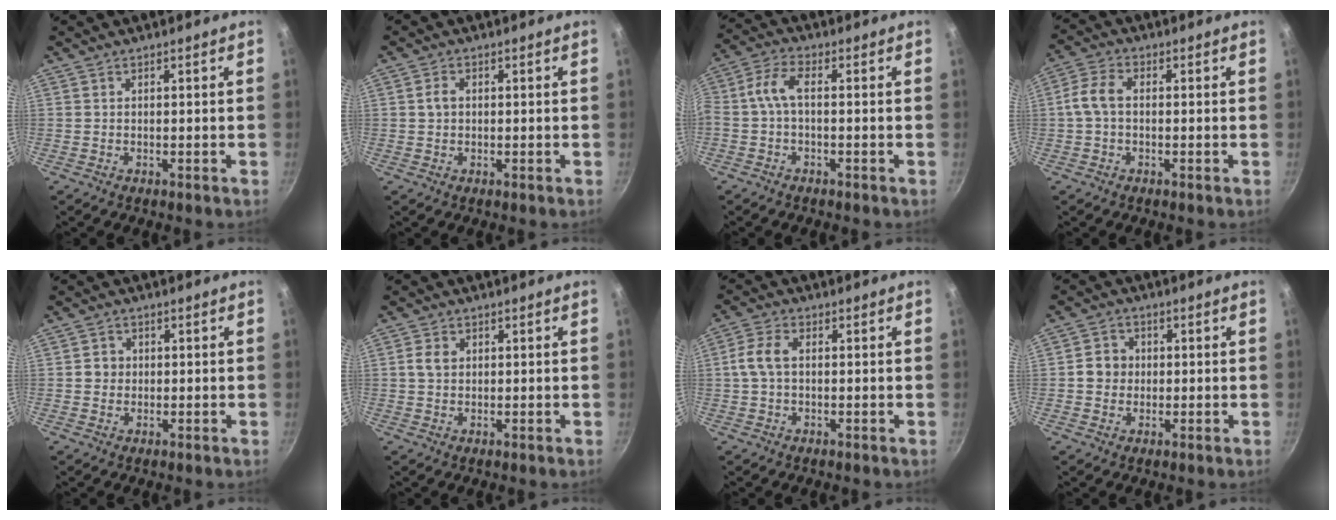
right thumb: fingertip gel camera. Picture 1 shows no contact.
{"total": 2.1, "force": [0.2, 1.7, 1.3], "torque": [-0.021, 0.005, 0.002]}
{"total": 6.4, "force": [-0.3, 2.9, 5.7], "torque": [-0.131, 0.023, -0.015]}
{"total": 5.4, "force": [-0.2, 3.5, 4.1], "torque": [-0.086, 0.016, -0.010]}
{"total": 2.6, "force": [0.1, 2.4, 0.9], "torque": [0.001, 0.006, 0.000]}
{"total": 3.0, "force": [0.6, 2.3, 1.8], "torque": [-0.031, 0.003, 0.011]}
{"total": 5.3, "force": [0.3, 3.2, 4.1], "torque": [-0.094, 0.016, 0.001]}
{"total": 4.7, "force": [0.0, 4.3, 1.9], "torque": [-0.016, 0.010, -0.004]}